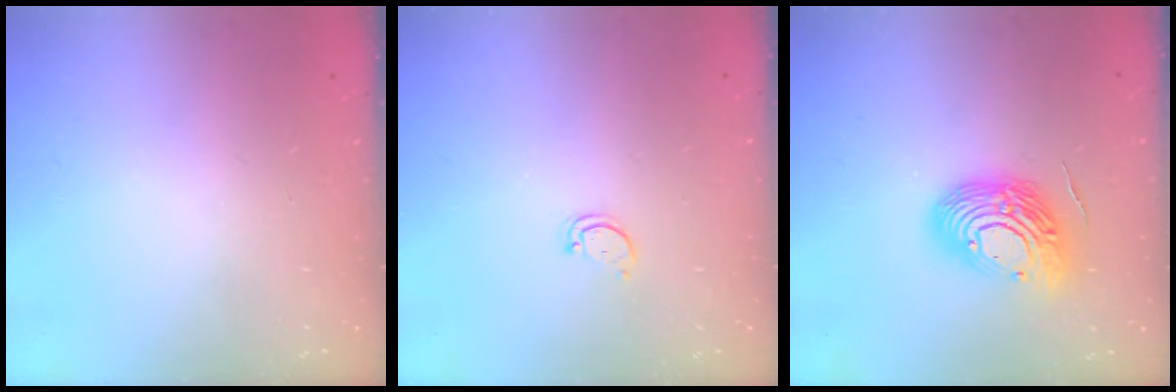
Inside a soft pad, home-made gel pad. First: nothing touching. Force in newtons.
{"total": 2.6, "press": 2.5, "slide": 0.4}
{"total": 15.7, "press": 15.7, "slide": 1.1}